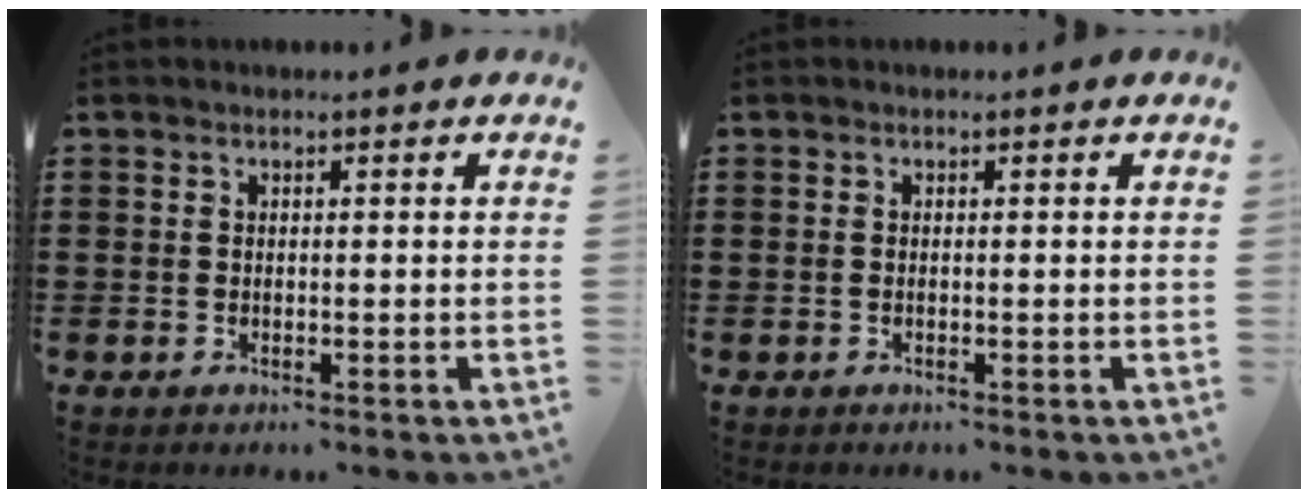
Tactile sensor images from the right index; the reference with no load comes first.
{"total": 0.0}